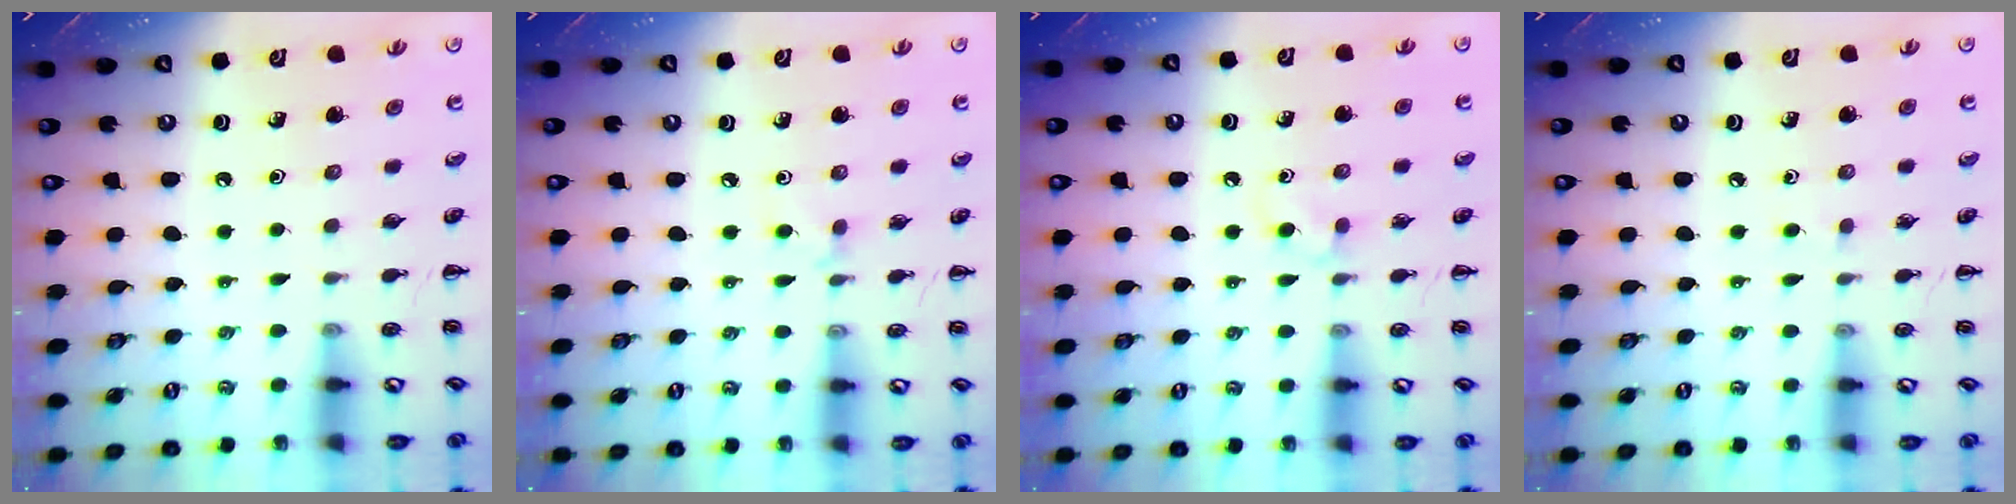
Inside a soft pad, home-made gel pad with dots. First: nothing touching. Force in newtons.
{"total": 3.8, "press": 3.6, "slide": 1.2}
{"total": 2.9, "press": 2.6, "slide": 1.3}
{"total": 1.6, "press": 1.4, "slide": 0.8}